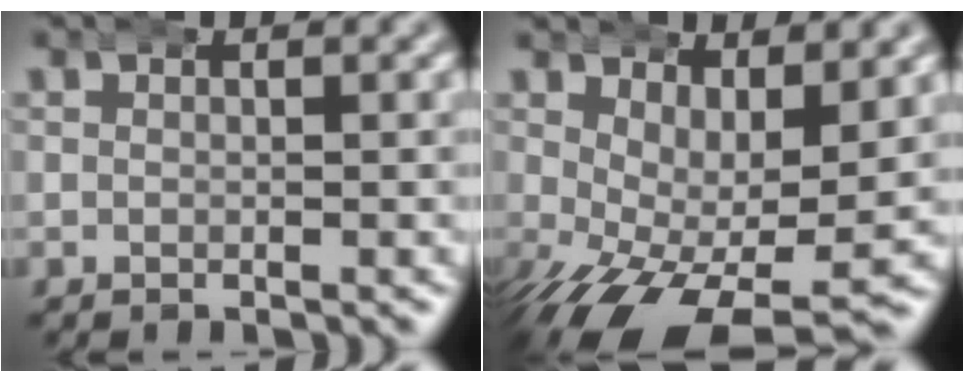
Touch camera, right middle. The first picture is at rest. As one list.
[{"total": 6.6, "force": [-1.9, 2.7, 5.7], "torque": [-0.109, -0.046, -0.005]}]